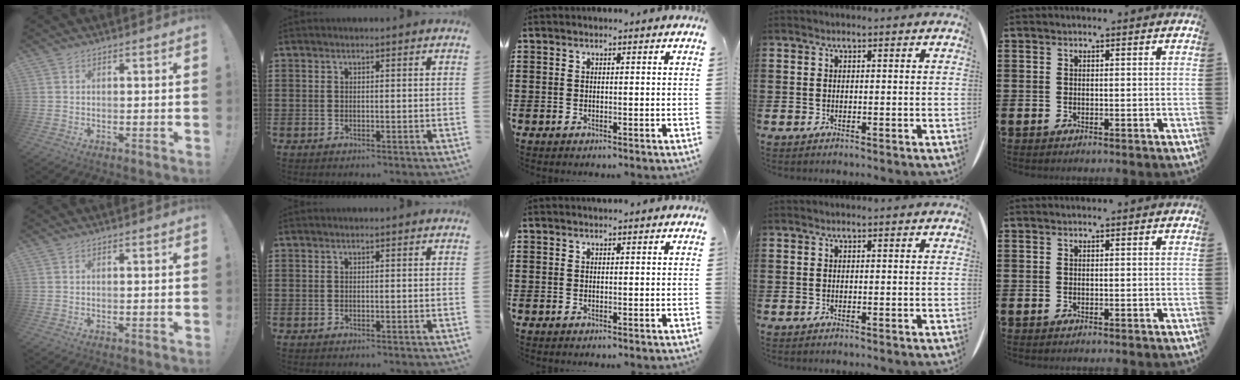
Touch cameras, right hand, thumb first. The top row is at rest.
{}